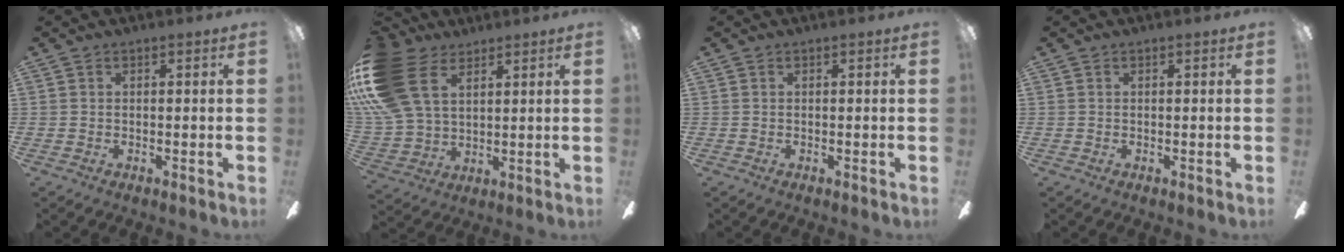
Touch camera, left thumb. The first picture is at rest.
{"total": 21.1, "force": [7.8, 14.5, 13.2], "torque": [-0.308, -0.022, 0.143]}
{"total": 0.0}
{"total": 0.0}